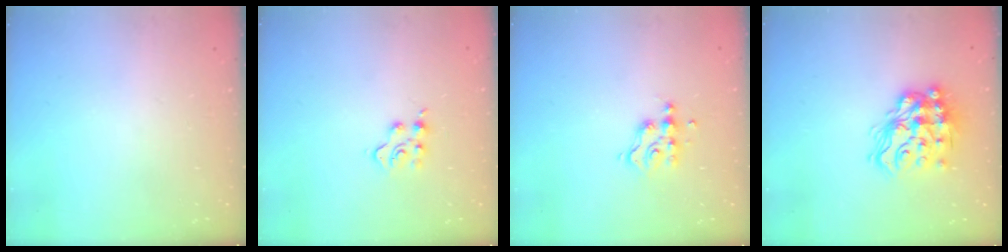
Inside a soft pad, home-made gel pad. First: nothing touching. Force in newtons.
{"total": 5.1, "press": 5.0, "slide": 0.5}
{"total": 5.9, "press": 5.9, "slide": 0.3}
{"total": 17.4, "press": 17.4, "slide": 1.2}